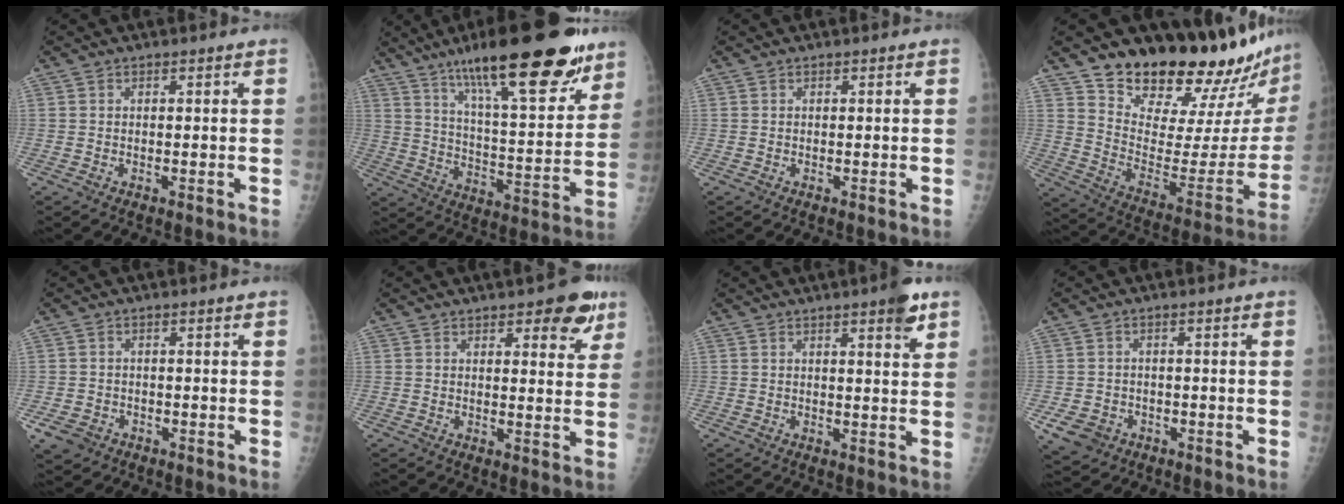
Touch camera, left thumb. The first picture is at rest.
{"total": 26.5, "force": [17.1, 6.9, 19.0], "torque": [-0.262, -0.056, 0.270]}
{"total": 0.0}
{"total": 26.3, "force": [23.2, 5.9, 10.8], "torque": [-0.125, -0.184, 0.329]}
{"total": 4.6, "force": [-2.3, 3.7, 1.6], "torque": [-0.034, 0.004, -0.032]}
{"total": 7.0, "force": [4.2, 3.1, 4.7], "torque": [-0.027, -0.018, 0.048]}
{"total": 4.9, "force": [2.9, 1.0, 3.8], "torque": [-0.044, -0.014, 0.034]}
{"total": 6.5, "force": [-2.7, 5.4, 2.4], "torque": [-0.047, 0.009, -0.033]}